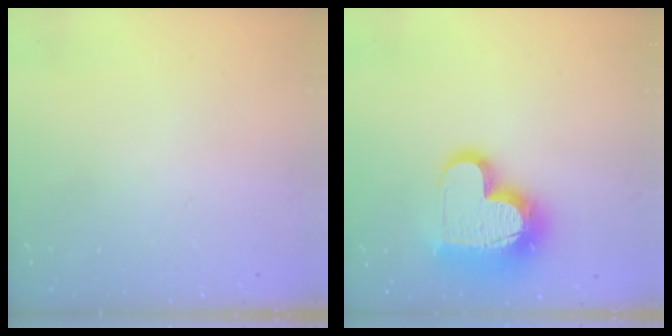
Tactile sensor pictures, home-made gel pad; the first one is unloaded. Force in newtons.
{"total": 18.2, "press": 18.2, "slide": 1.7}